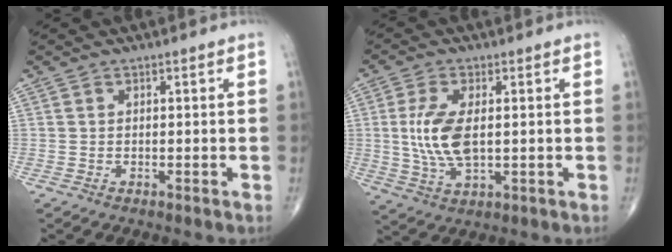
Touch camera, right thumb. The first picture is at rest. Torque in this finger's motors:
{"motor_torque": [-0.30, 0.42, 0.52, 0.54, 0.00]}